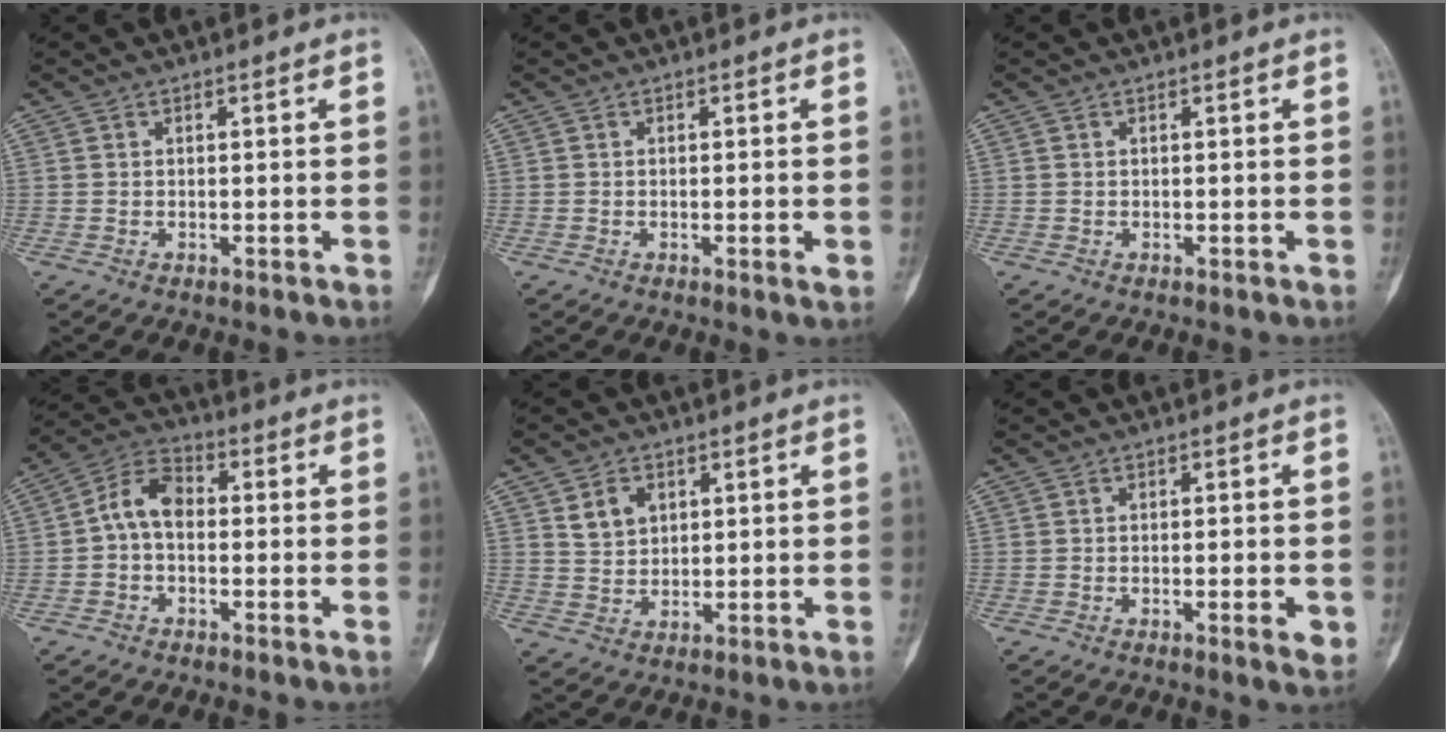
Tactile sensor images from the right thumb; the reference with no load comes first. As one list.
[{"total": 1.7, "force": [-0.3, 0.4, 1.6], "torque": [-0.024, -0.003, -0.003]}, {"total": 0.0}, {"total": 6.0, "force": [-0.2, 4.6, 3.9], "torque": [-0.067, 0.027, -0.020]}, {"total": 4.4, "force": [2.3, 3.7, 0.7], "torque": [-0.001, -0.010, 0.045]}, {"total": 3.0, "force": [-0.7, 0.7, 2.8], "torque": [-0.038, -0.004, -0.006]}]